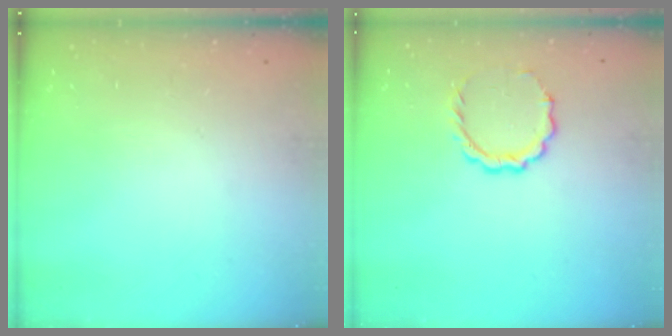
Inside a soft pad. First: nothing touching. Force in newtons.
{"total": 7.0, "press": 6.8, "slide": 1.4}